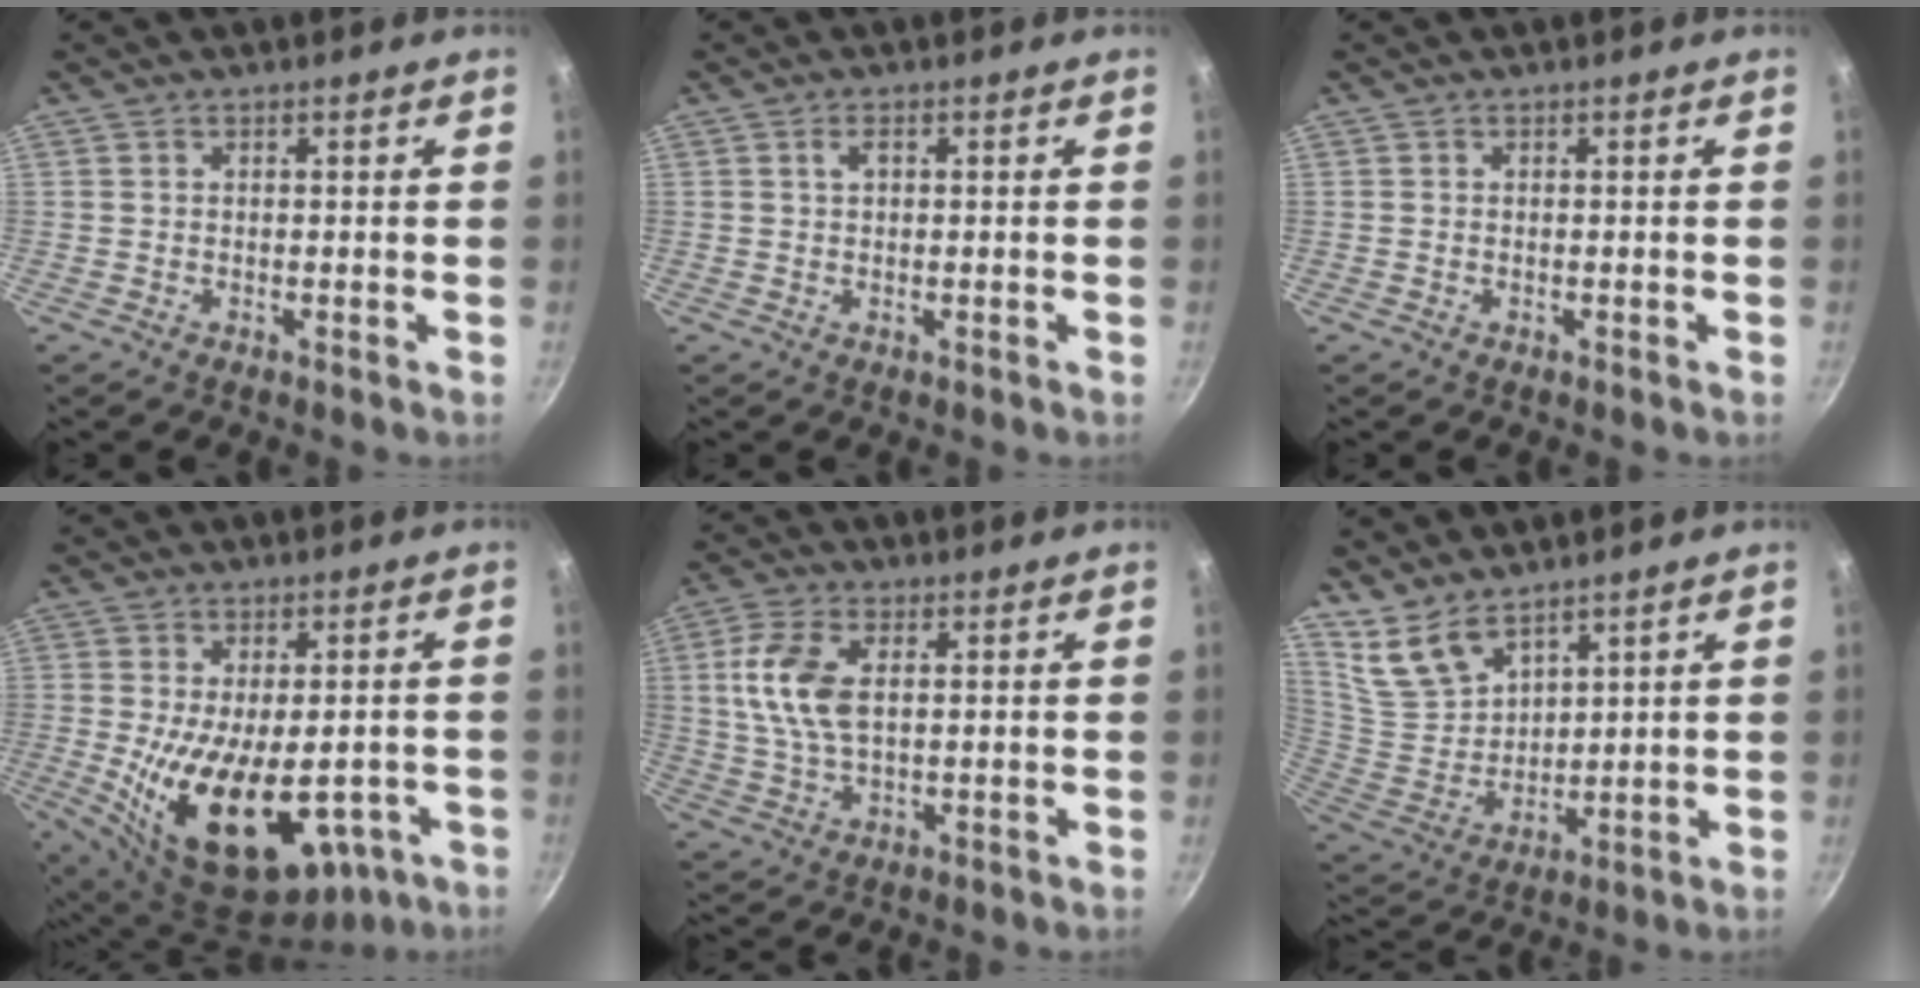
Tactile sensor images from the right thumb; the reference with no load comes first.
{"total": 1.7, "force": [0.4, 0.9, 1.3], "torque": [-0.022, 0.001, 0.006]}
{"total": 0.0}
{"total": 20.4, "force": [-4.9, 11.1, 16.3], "torque": [-0.244, -0.012, -0.050]}
{"total": 10.0, "force": [1.8, 5.5, 8.1], "torque": [-0.161, 0.004, 0.033]}
{"total": 9.4, "force": [7.2, 4.4, 4.2], "torque": [-0.066, -0.047, 0.160]}